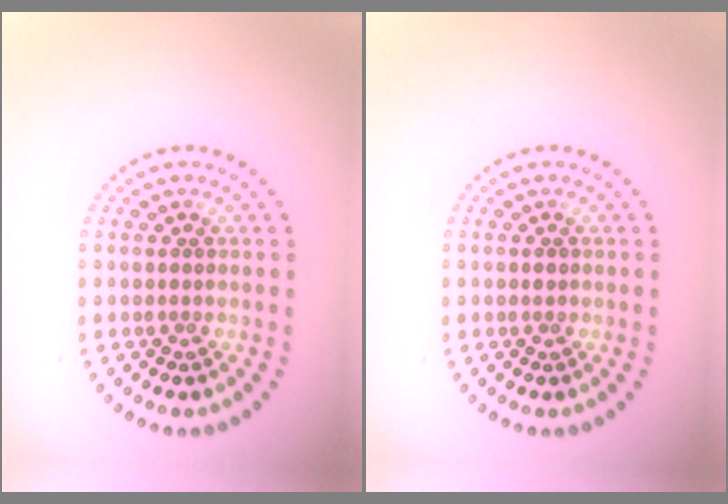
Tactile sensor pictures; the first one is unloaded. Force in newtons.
{"total": 0.7, "press": 0.6, "slide": 0.1}